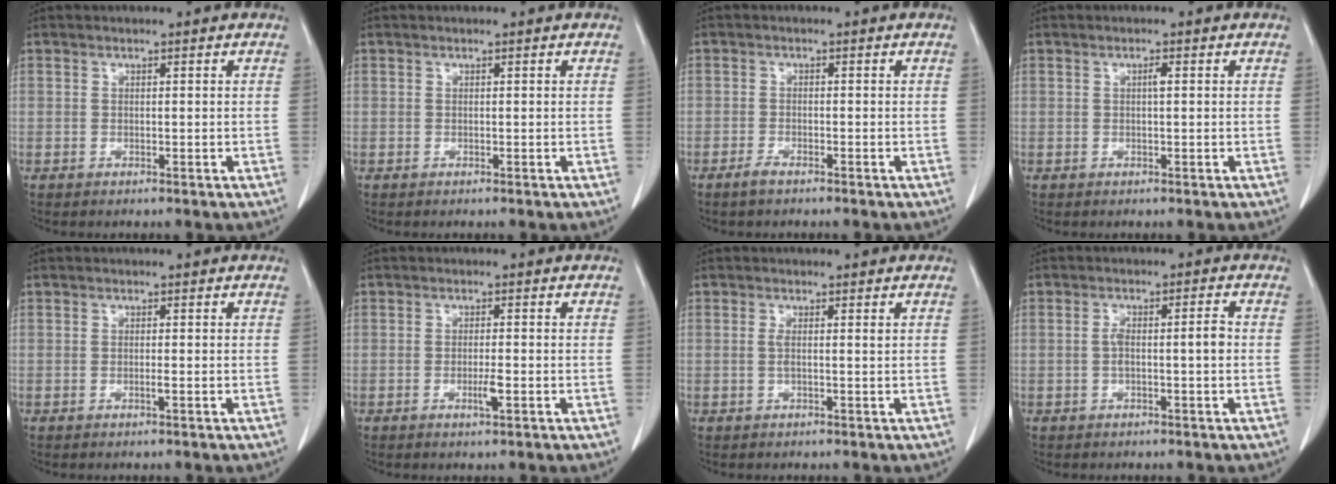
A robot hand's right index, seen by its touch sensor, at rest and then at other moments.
{"total": 0.0}
{"total": 1.7, "force": [-1.4, 0.3, 1.0], "torque": [-0.025, -0.002, -0.027]}
{"total": 0.9, "force": [0.1, 0.1, 0.9], "torque": [-0.017, 0.002, 0.002]}
{"total": 1.1, "force": [-0.2, -0.1, 1.1], "torque": [-0.020, -0.002, -0.001]}
{"total": 2.0, "force": [-0.6, 0.2, 1.9], "torque": [-0.034, -0.002, -0.008]}
{"total": 1.2, "force": [0.3, 0.0, 1.2], "torque": [-0.026, 0.001, 0.007]}
{"total": 3.6, "force": [-0.3, 0.5, 3.6], "torque": [-0.061, 0.013, 0.000]}